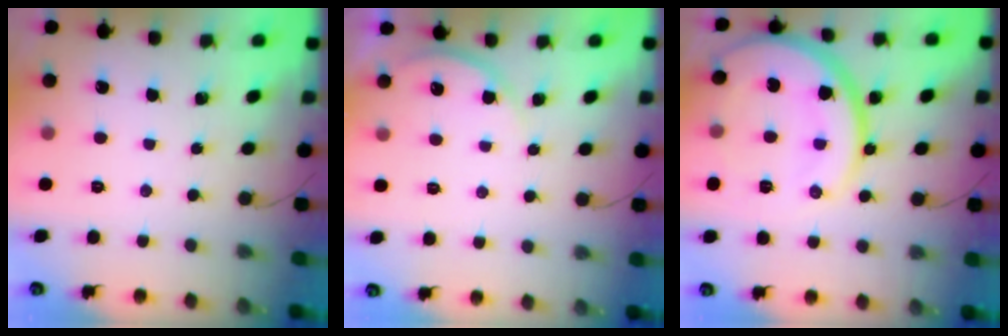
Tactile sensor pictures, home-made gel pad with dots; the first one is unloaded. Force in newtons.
{"total": 3.6, "press": 3.4, "slide": 1.2}
{"total": 18.9, "press": 18.9, "slide": 1.2}